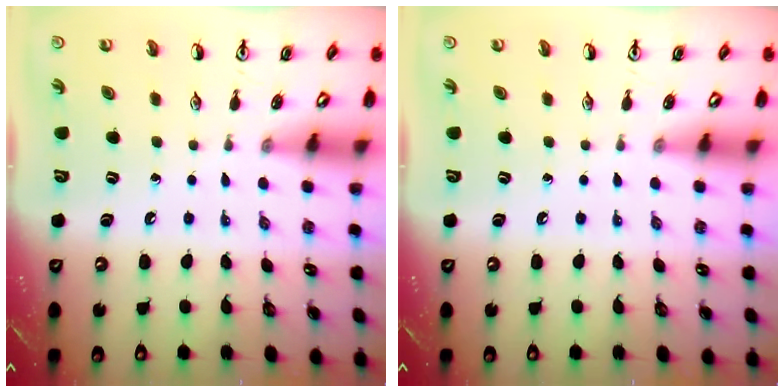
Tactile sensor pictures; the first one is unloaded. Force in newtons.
{"total": 0.0}